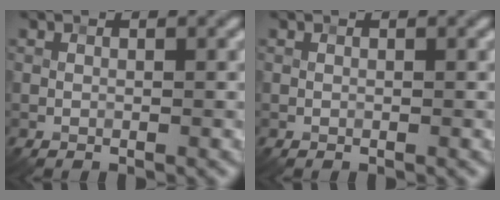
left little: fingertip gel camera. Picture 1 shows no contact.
{"total": 0.0}